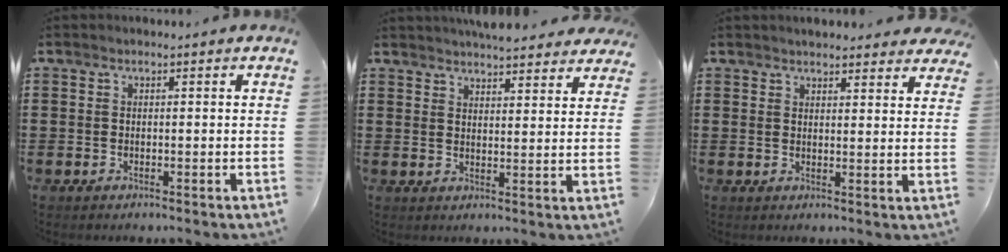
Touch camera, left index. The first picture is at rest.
{"total": 4.7, "force": [4.6, 0.4, 0.9], "torque": [-0.023, -0.018, 0.084]}
{"total": 3.0, "force": [2.9, 0.1, 0.3], "torque": [-0.013, -0.006, 0.055]}